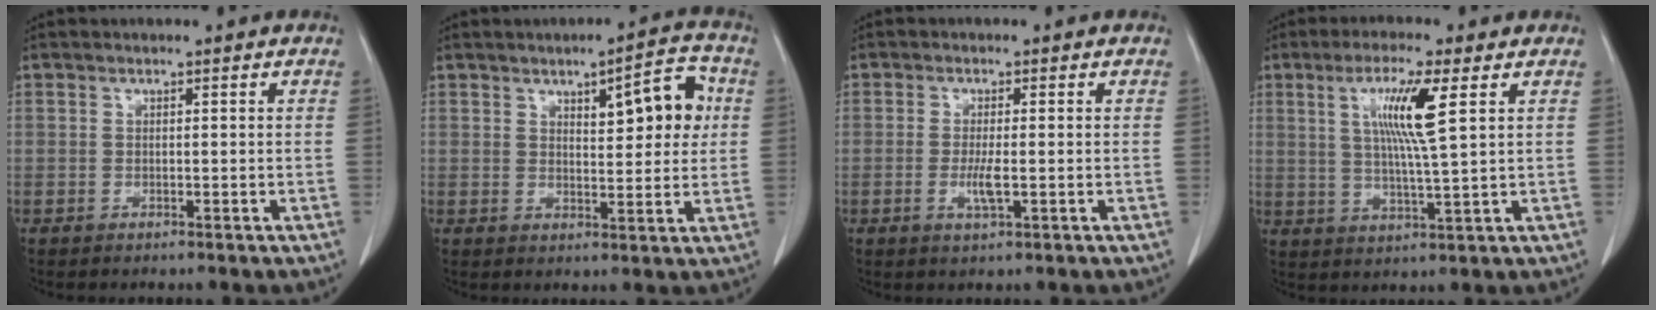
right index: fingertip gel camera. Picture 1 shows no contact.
{"total": 8.2, "force": [2.5, 2.5, 7.4], "torque": [-0.100, 0.016, 0.035]}
{"total": 3.0, "force": [-0.6, 0.4, 2.9], "torque": [-0.059, -0.005, -0.010]}
{"total": 8.9, "force": [2.9, -0.3, 8.4], "torque": [-0.158, -0.001, 0.054]}